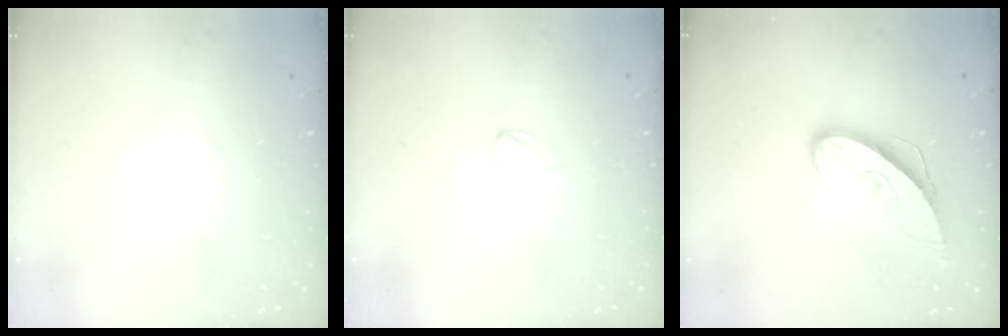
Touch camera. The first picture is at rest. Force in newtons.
{"total": 2.1, "press": 2.1, "slide": 0.2}
{"total": 8.4, "press": 8.3, "slide": 0.6}